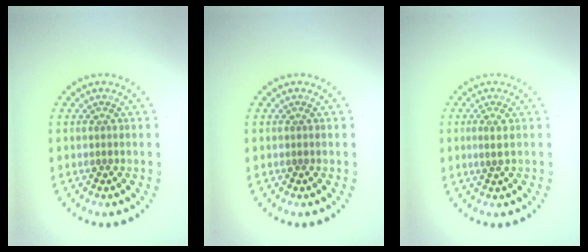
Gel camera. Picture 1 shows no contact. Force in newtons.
{"total": 0.0}
{"total": 1.0, "press": 0.9, "slide": 0.5}